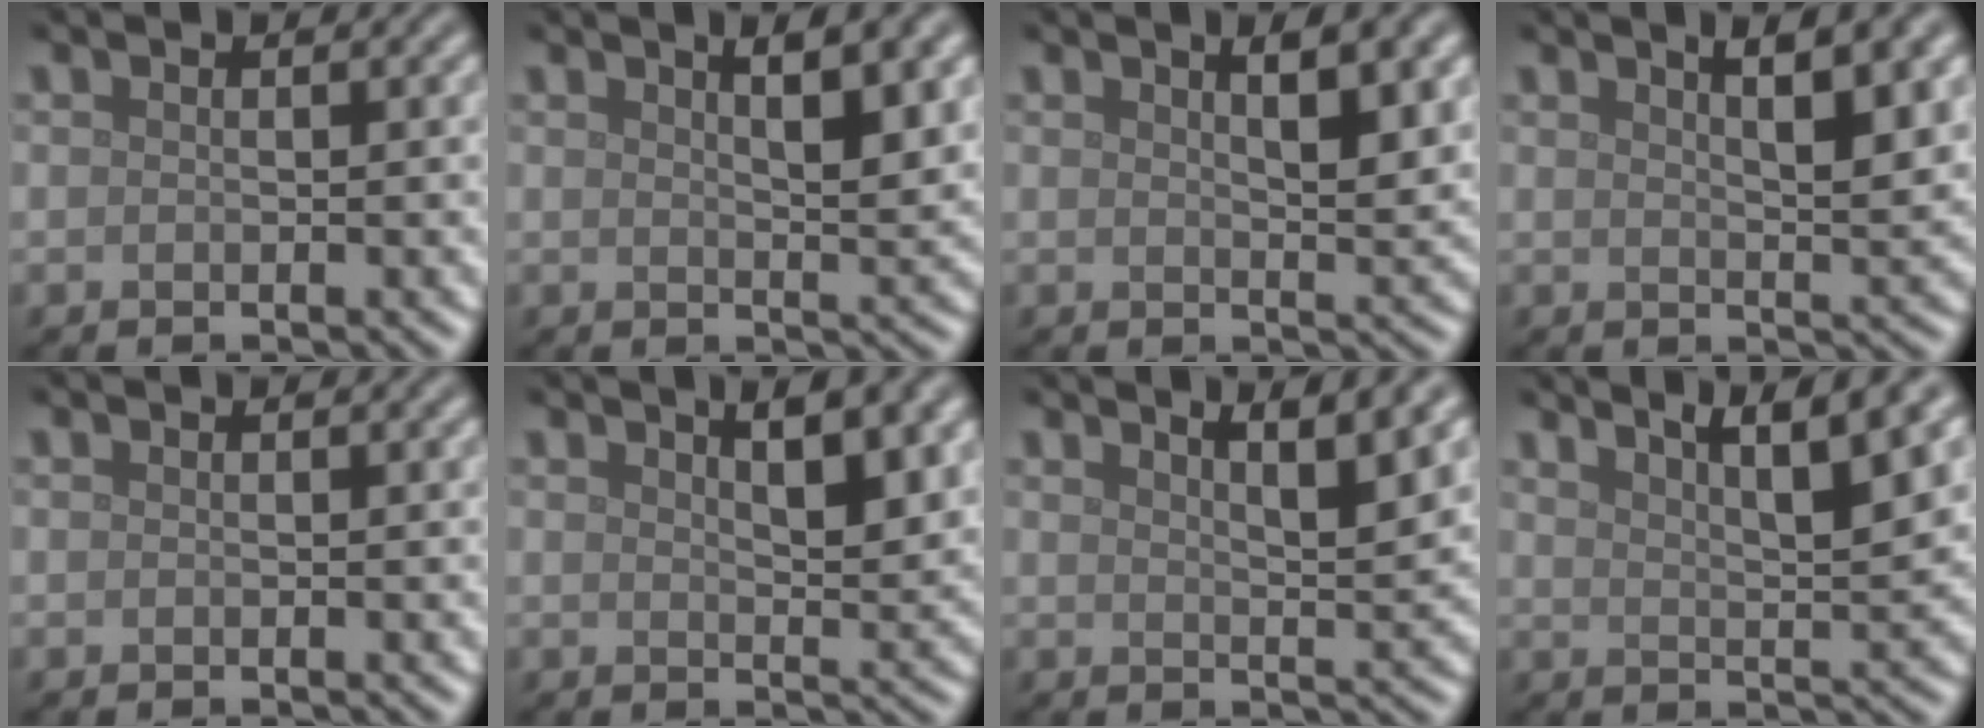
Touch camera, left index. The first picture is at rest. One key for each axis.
{"total": 4.5, "fx": 2.2, "fy": 1.3, "fz": 3.7, "tx": -0.040, "ty": 0.003, "tz": 0.028}
{"total": 4.0, "fx": 1.9, "fy": 1.1, "fz": 3.3, "tx": -0.039, "ty": 0.001, "tz": 0.031}
{"total": 5.1, "fx": 2.6, "fy": 1.4, "fz": 4.2, "tx": -0.041, "ty": 0.006, "tz": 0.030}
{"total": 0.0}
{"total": 4.3, "fx": 2.4, "fy": 1.3, "fz": 3.3, "tx": -0.040, "ty": 0.001, "tz": 0.035}
{"total": 4.8, "fx": 3.1, "fy": 0.8, "fz": 3.5, "tx": -0.036, "ty": 0.007, "tz": 0.045}
{"total": 6.7, "fx": 4.6, "fy": 1.2, "fz": 4.7, "tx": -0.055, "ty": 0.012, "tz": 0.065}